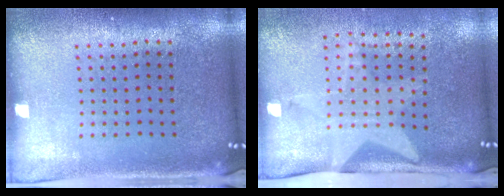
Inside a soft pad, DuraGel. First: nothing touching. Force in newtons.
{"total": 2.0, "press": 1.5, "slide": 1.4}